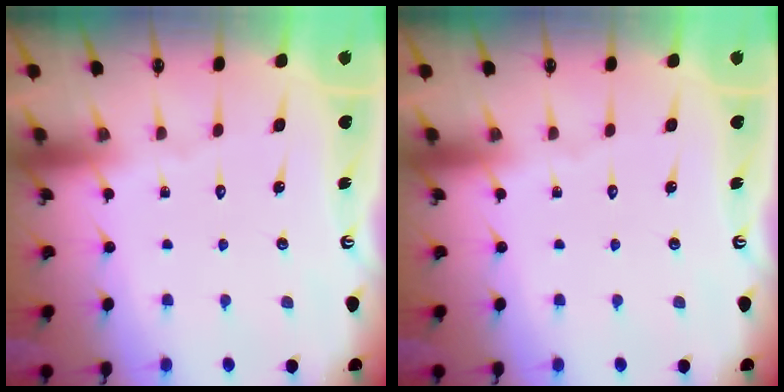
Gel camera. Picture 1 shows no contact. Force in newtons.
{"total": 0.0}